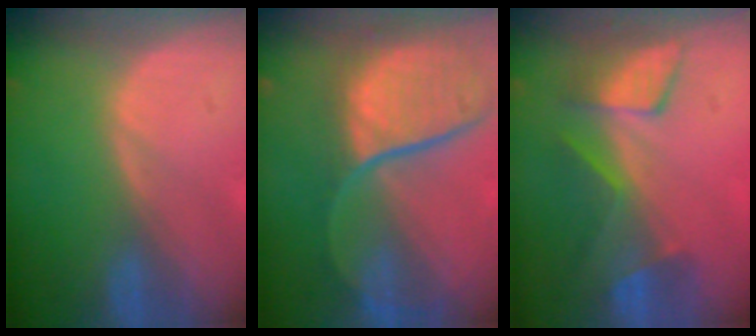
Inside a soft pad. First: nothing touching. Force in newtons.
{"total": 12.1, "press": 9.8, "slide": 7.0}
{"total": 7.5, "press": 6.9, "slide": 3.0}